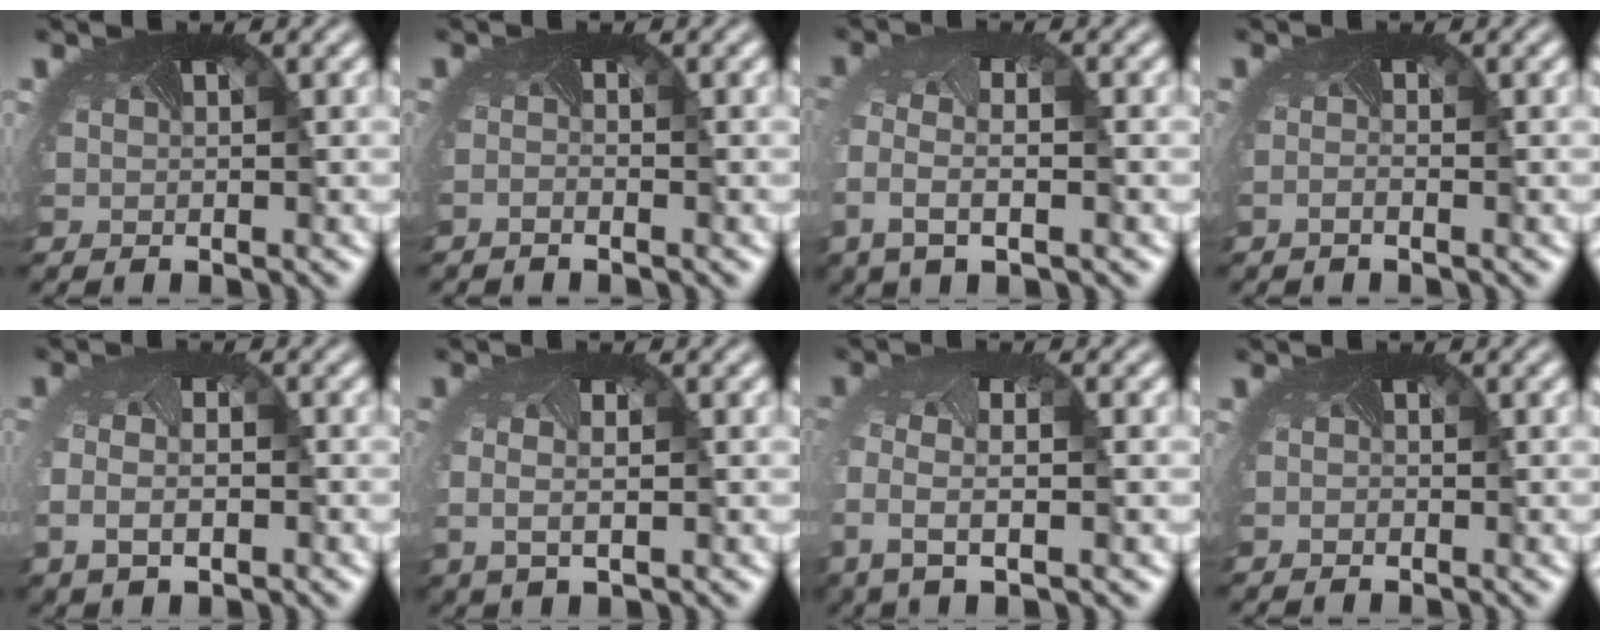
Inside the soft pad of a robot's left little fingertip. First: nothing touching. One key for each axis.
{"total": 1.1, "fx": -0.9, "fy": -0.4, "fz": -0.2, "tx": -0.009, "ty": -0.014, "tz": -0.016}
{"total": 3.7, "fx": -1.5, "fy": 1.8, "fz": 2.9, "tx": -0.095, "ty": -0.018, "tz": -0.029}
{"total": 0.8, "fx": -0.8, "fy": -0.3, "fz": 0.0, "tx": -0.011, "ty": -0.011, "tz": -0.012}
{"total": 3.6, "fx": -0.9, "fy": 2.3, "fz": 2.7, "tx": -0.075, "ty": -0.017, "tz": -0.010}
{"total": 2.1, "fx": -0.2, "fy": 1.2, "fz": 1.7, "tx": -0.056, "ty": -0.012, "tz": 0.003}
{"total": 3.8, "fx": -0.9, "fy": 1.8, "fz": 3.2, "tx": -0.095, "ty": -0.018, "tz": -0.019}
{"total": 0.5, "fx": -0.4, "fy": 0.3, "fz": -0.1, "tx": -0.004, "ty": -0.011, "tz": 0.000}